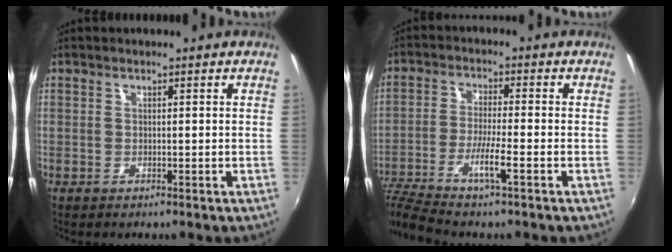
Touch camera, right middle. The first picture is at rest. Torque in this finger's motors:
{"motor_torque": [1.07, -1.07, 0.14, 0.10]}